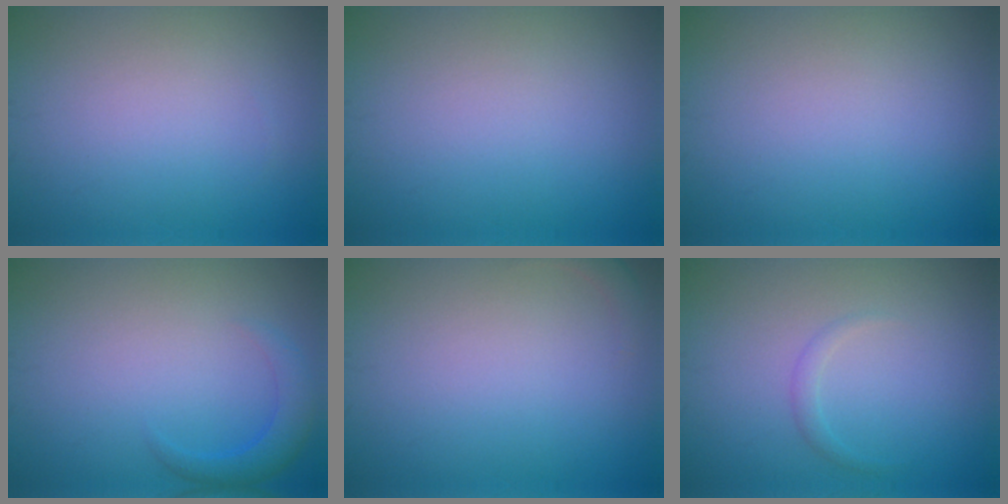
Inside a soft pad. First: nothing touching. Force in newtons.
{"total": 0.0}
{"total": 0.0}
{"total": 2.4, "press": 2.4, "slide": 0.2}
{"total": 1.0, "press": 1.0, "slide": 0.2}
{"total": 1.0, "press": 1.0, "slide": 0.1}